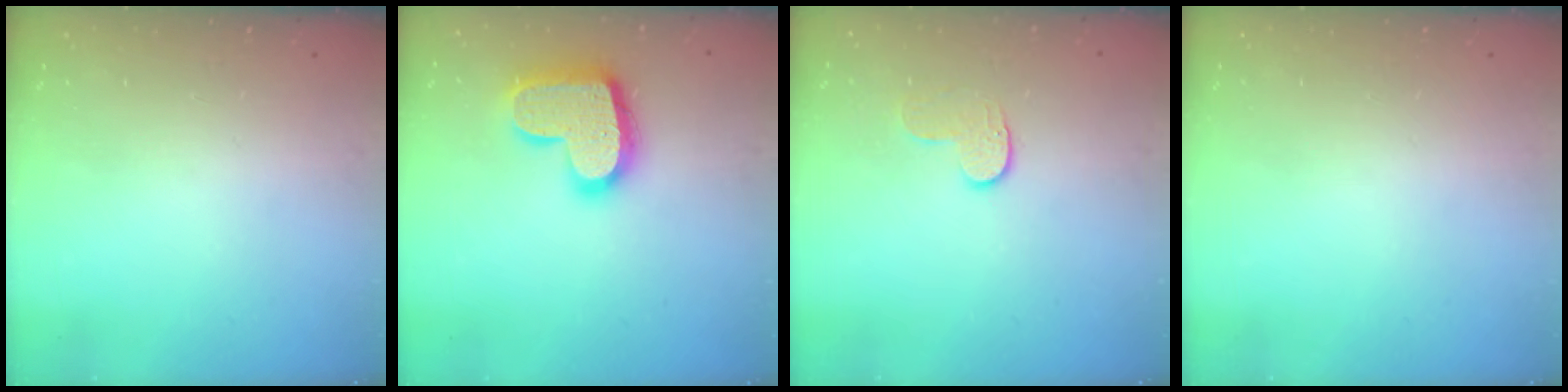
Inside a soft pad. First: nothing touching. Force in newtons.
{"total": 18.3, "press": 18.2, "slide": 1.1}
{"total": 3.6, "press": 3.6, "slide": 0.3}
{"total": 0.0}